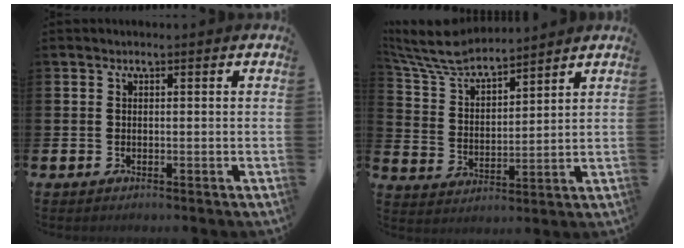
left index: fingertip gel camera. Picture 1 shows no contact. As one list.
[{"total": 7.5, "force": [7.0, 1.4, 2.2], "torque": [-0.071, -0.041, 0.125]}]